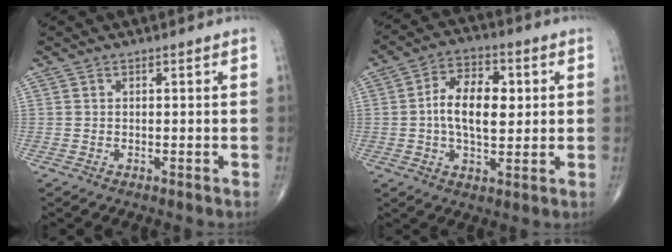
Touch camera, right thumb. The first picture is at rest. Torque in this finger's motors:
{"motor_torque": [0.19, 0.32, 0.84, 0.59, 0.20]}